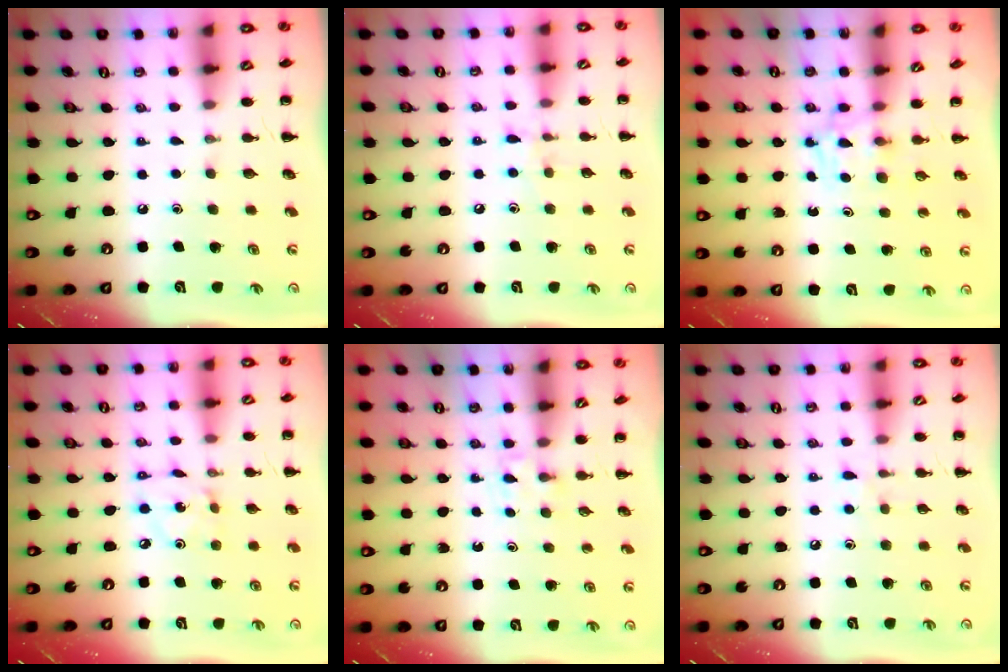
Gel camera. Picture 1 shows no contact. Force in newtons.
{"total": 6.6, "press": 6.3, "slide": 2.0}
{"total": 3.2, "press": 2.9, "slide": 1.2}
{"total": 2.3, "press": 2.3, "slide": 0.1}
{"total": 2.2, "press": 2.0, "slide": 0.9}
{"total": 4.6, "press": 4.3, "slide": 1.8}